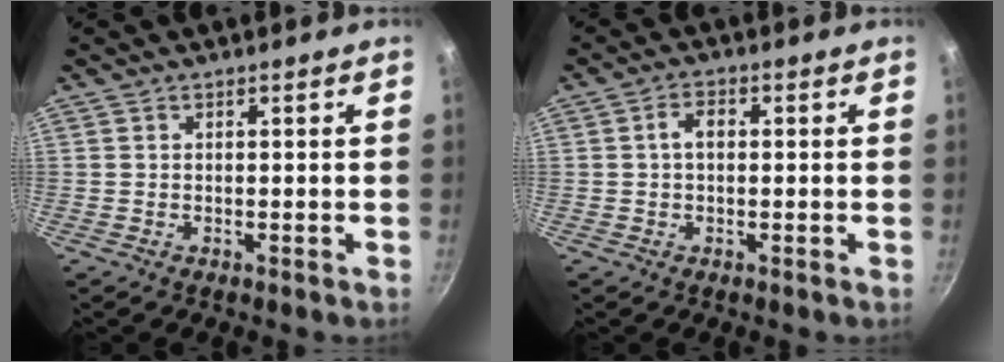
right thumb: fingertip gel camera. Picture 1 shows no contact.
{"total": 3.2, "force": [0.2, 2.0, 2.4], "torque": [-0.038, 0.011, 0.000]}